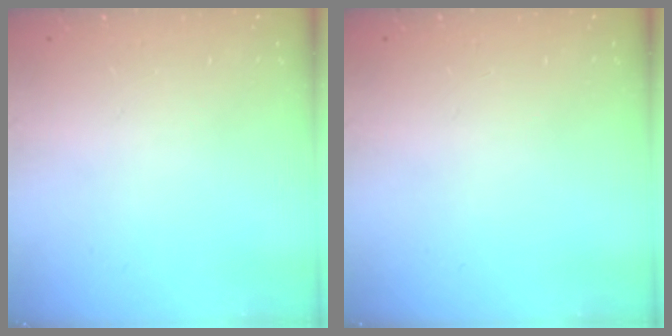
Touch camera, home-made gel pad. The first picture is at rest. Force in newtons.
{"total": 0.0}